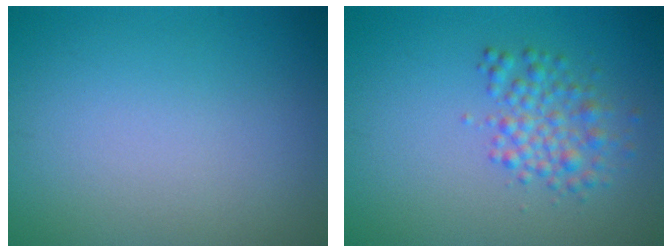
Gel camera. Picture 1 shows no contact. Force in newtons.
{"total": 2.9, "press": 2.9, "slide": 0.0}